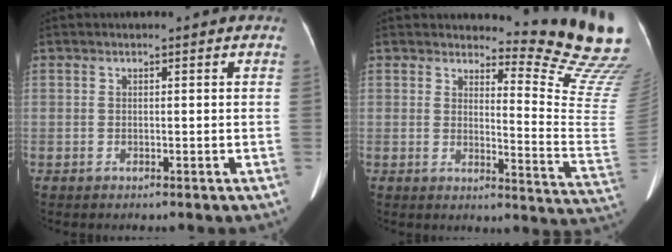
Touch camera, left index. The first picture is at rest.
{"total": 14.9, "force": [14.4, -1.1, 3.7], "torque": [-0.048, -0.156, 0.150]}